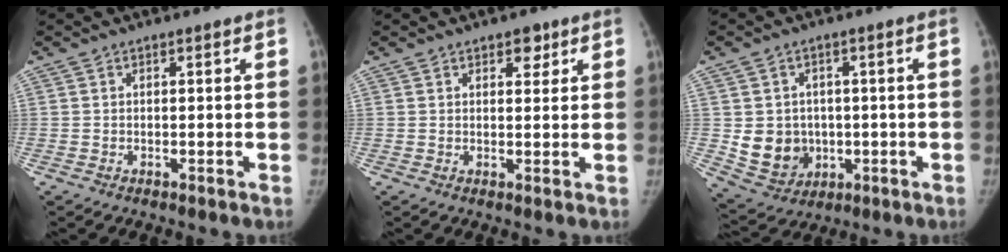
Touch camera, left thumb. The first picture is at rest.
{"total": 3.1, "force": [1.9, 1.8, 1.7], "torque": [-0.002, -0.008, 0.026]}
{"total": 9.1, "force": [-0.3, 8.1, 4.1], "torque": [-0.034, -0.003, 0.015]}